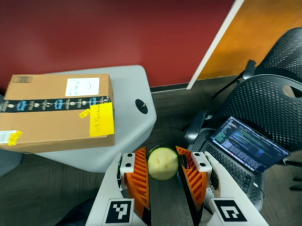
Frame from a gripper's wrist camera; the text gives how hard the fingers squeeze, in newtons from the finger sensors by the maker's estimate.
{"total": 7.5, "left": 7.6, "right": 7.5}